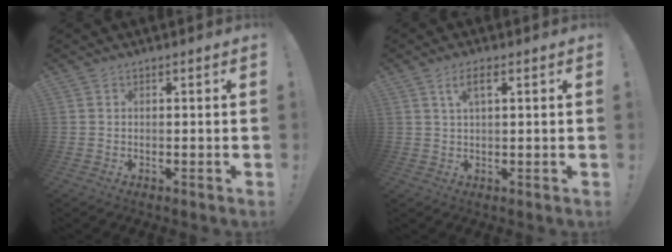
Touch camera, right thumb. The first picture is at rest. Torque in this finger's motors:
{"motor_torque": [-0.13, 0.13, 0.00, 0.01, 0.02]}